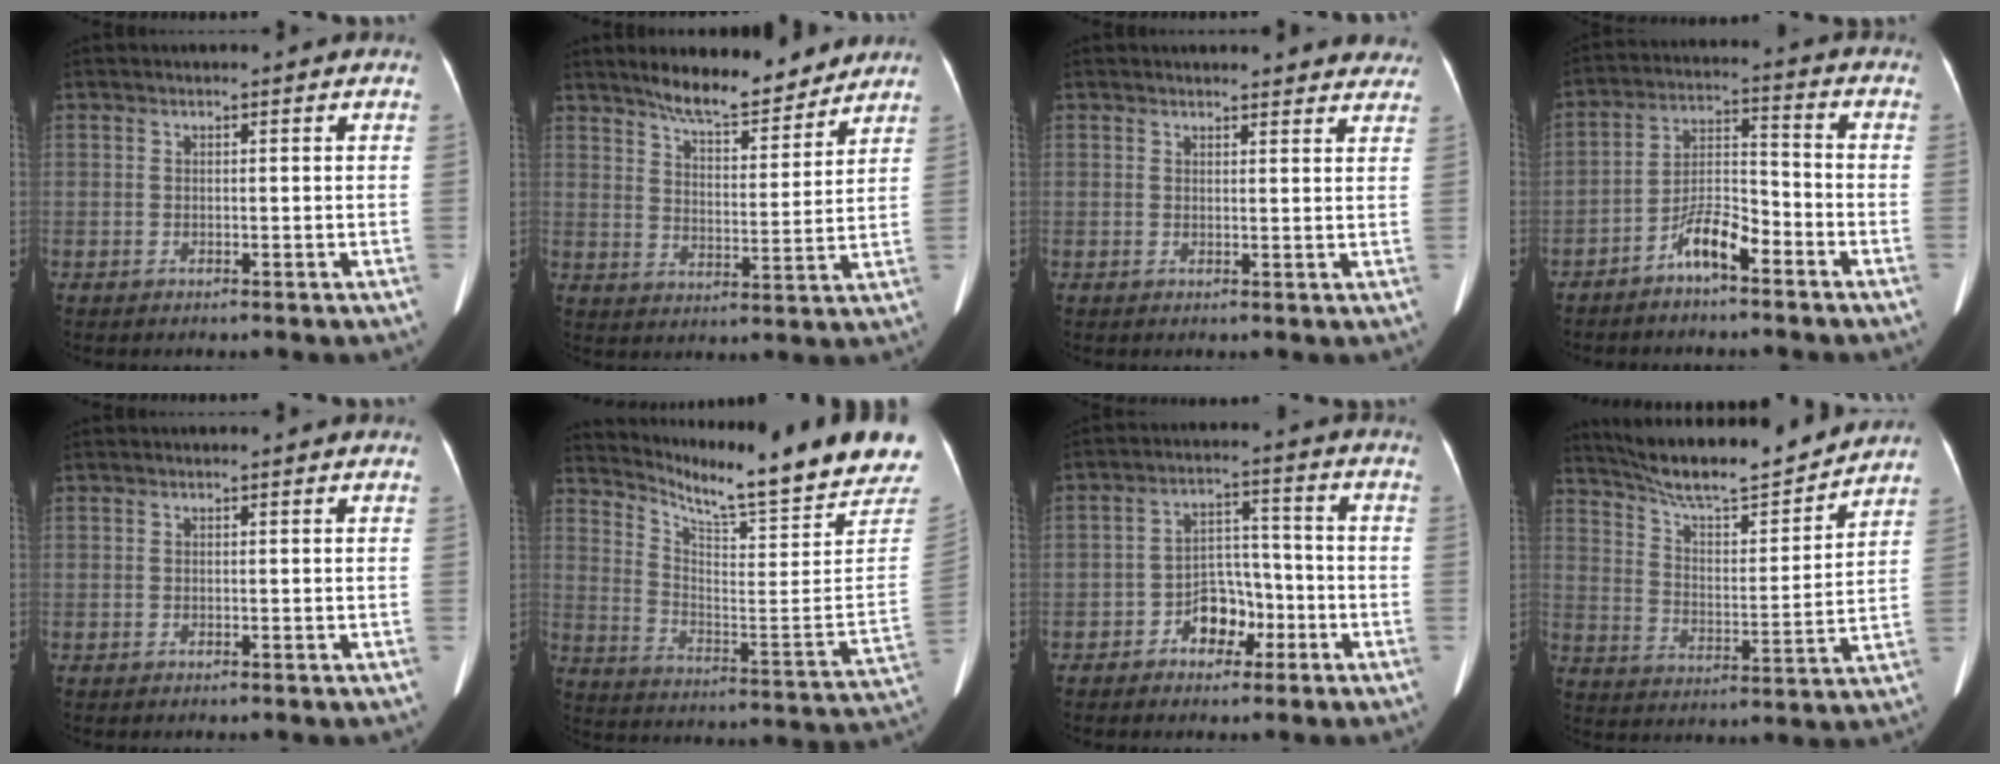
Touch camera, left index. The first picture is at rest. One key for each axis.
{"total": 10.5, "fx": 9.3, "fy": 2.3, "fz": 4.4, "tx": -0.064, "ty": 0.002, "tz": 0.146}
{"total": 8.9, "fx": 8.5, "fy": 2.1, "fz": 1.7, "tx": 0.010, "ty": -0.007, "tz": 0.069}
{"total": 7.1, "fx": -4.8, "fy": 1.7, "fz": 4.9, "tx": -0.099, "ty": 0.011, "tz": -0.091}
{"total": 0.0}
{"total": 22.4, "fx": 19.7, "fy": 0.5, "fz": 10.5, "tx": -0.173, "ty": -0.090, "tz": 0.264}
{"total": 6.4, "fx": -3.1, "fy": 4.1, "fz": 3.8, "tx": -0.067, "ty": 0.024, "tz": -0.052}
{"total": 16.9, "fx": 15.5, "fy": 1.2, "fz": 6.4, "tx": -0.115, "ty": -0.002, "tz": 0.245}